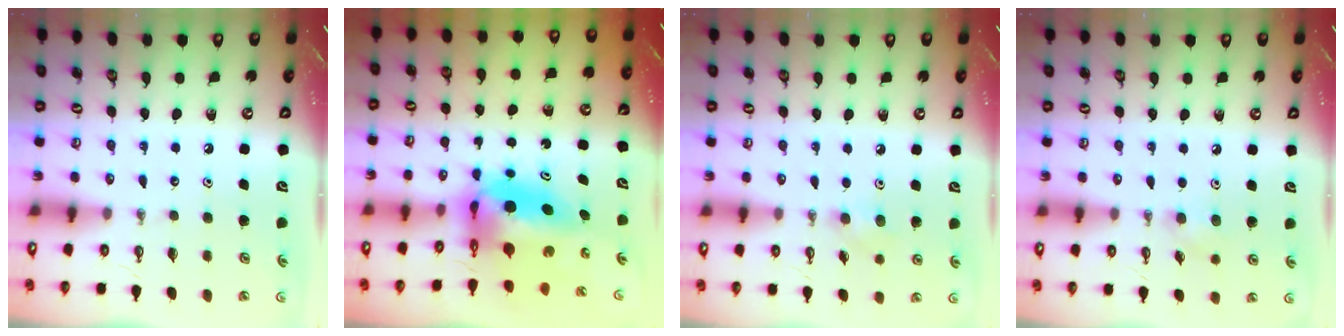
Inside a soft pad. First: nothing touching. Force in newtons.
{"total": 10.1, "press": 9.0, "slide": 4.5}
{"total": 7.2, "press": 7.1, "slide": 1.0}
{"total": 6.4, "press": 6.3, "slide": 1.6}